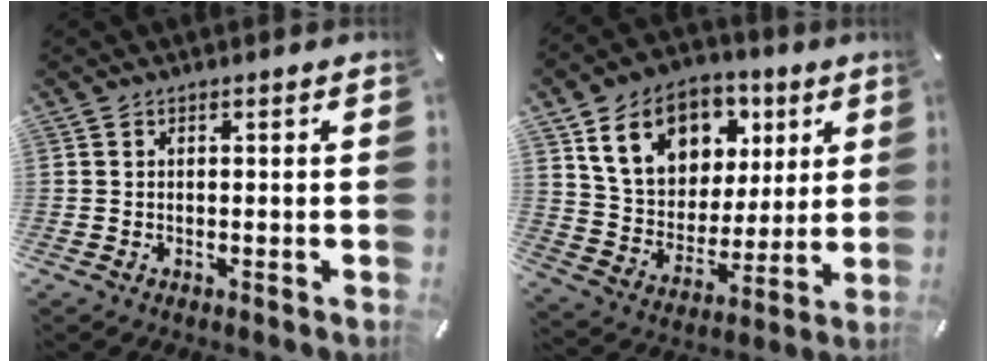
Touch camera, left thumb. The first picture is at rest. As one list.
[{"total": 16.3, "force": [7.9, 12.4, 7.0], "torque": [-0.135, -0.020, 0.154]}]